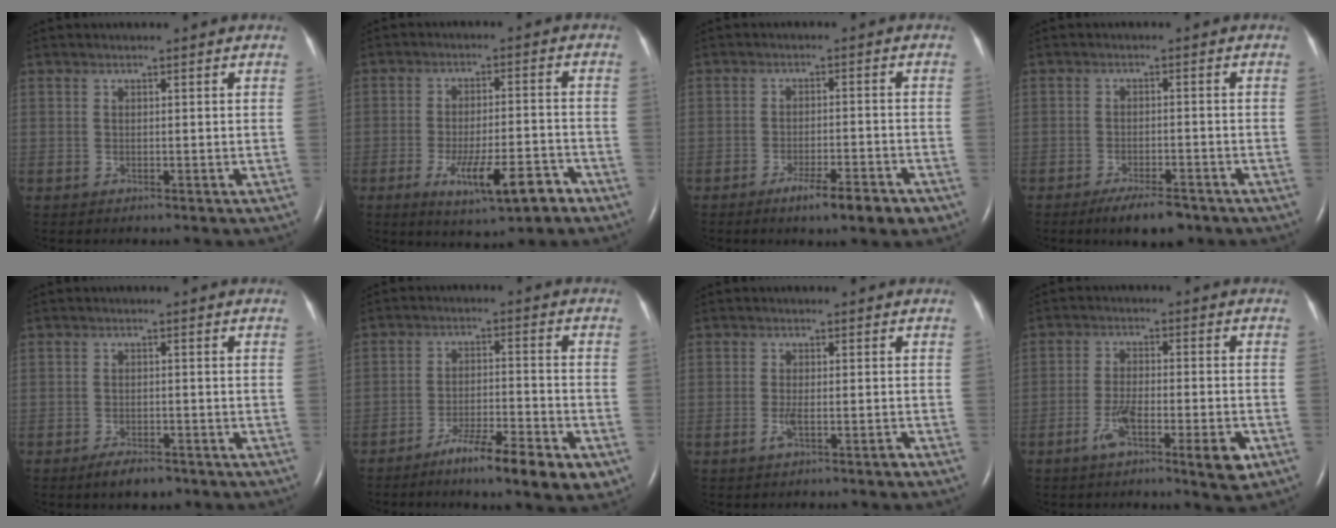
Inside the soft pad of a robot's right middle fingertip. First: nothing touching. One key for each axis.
{"total": 9.8, "fx": -5.3, "fy": 2.1, "fz": 8.0, "tx": -0.132, "ty": -0.008, "tz": -0.076}
{"total": 6.7, "fx": -4.3, "fy": 0.8, "fz": 5.1, "tx": -0.078, "ty": -0.008, "tz": -0.063}
{"total": 5.7, "fx": -4.2, "fy": 1.6, "fz": 3.5, "tx": -0.060, "ty": -0.005, "tz": -0.065}
{"total": 3.8, "fx": -2.8, "fy": 1.3, "fz": 2.2, "tx": -0.045, "ty": -0.004, "tz": -0.040}
{"total": 9.9, "fx": -5.9, "fy": 1.1, "fz": 7.9, "tx": -0.125, "ty": -0.007, "tz": -0.092}
{"total": 2.6, "fx": -1.4, "fy": 0.2, "fz": 2.1, "tx": -0.041, "ty": -0.002, "tz": -0.026}
{"total": 8.3, "fx": -4.0, "fy": 1.4, "fz": 7.2, "tx": -0.122, "ty": -0.006, "tz": -0.063}